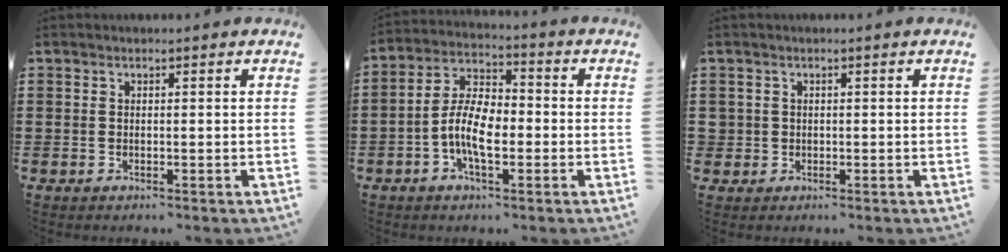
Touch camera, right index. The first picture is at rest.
{"total": 8.3, "force": [-2.3, 3.7, 7.0], "torque": [-0.160, -0.003, -0.050]}
{"total": 1.2, "force": [0.0, 1.2, 0.0], "torque": [-0.005, 0.006, -0.003]}